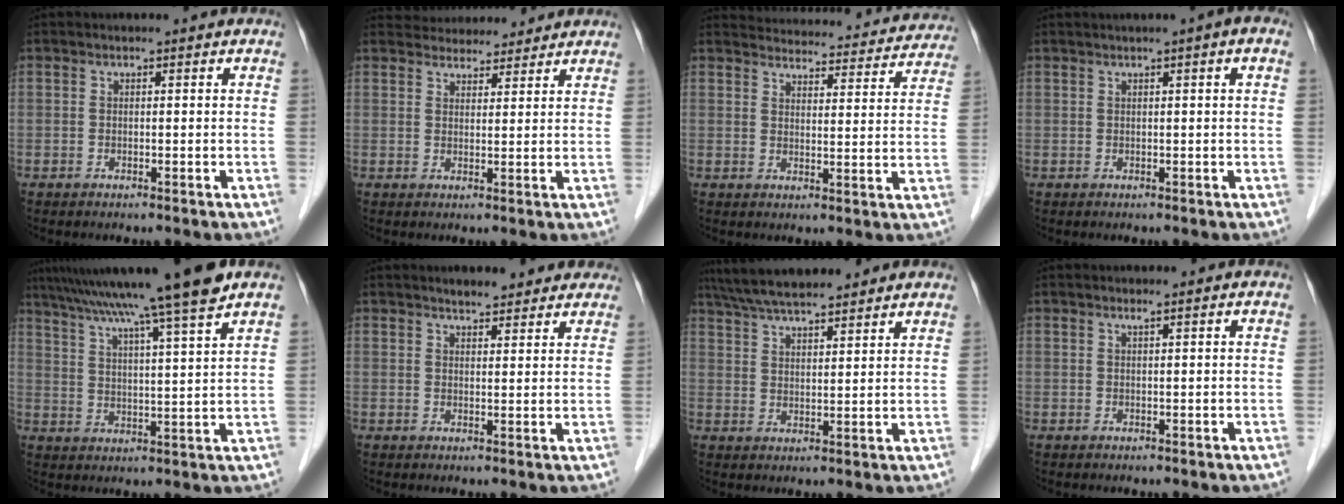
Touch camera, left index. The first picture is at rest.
{"total": 8.2, "force": [7.9, 1.9, 1.2], "torque": [-0.010, 0.023, 0.108]}
{"total": 22.8, "force": [21.8, 4.6, 4.8], "torque": [-0.065, -0.019, 0.256]}
{"total": 2.8, "force": [1.1, -0.1, 2.5], "torque": [-0.040, 0.008, 0.018]}
{"total": 16.8, "force": [13.8, -2.2, 9.3], "torque": [-0.161, 0.003, 0.204]}
{"total": 6.7, "force": [6.0, 1.6, 2.5], "torque": [-0.029, 0.014, 0.075]}
{"total": 13.3, "force": [11.8, 1.6, 6.1], "torque": [-0.109, 0.034, 0.188]}
{"total": 0.7, "force": [0.5, -0.3, 0.4], "torque": [-0.018, -0.007, 0.015]}